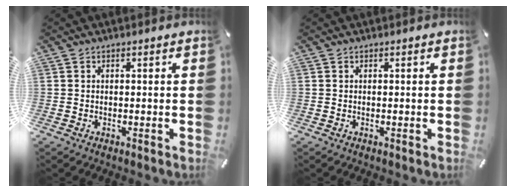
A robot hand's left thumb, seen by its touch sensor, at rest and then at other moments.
{"total": 0.0}